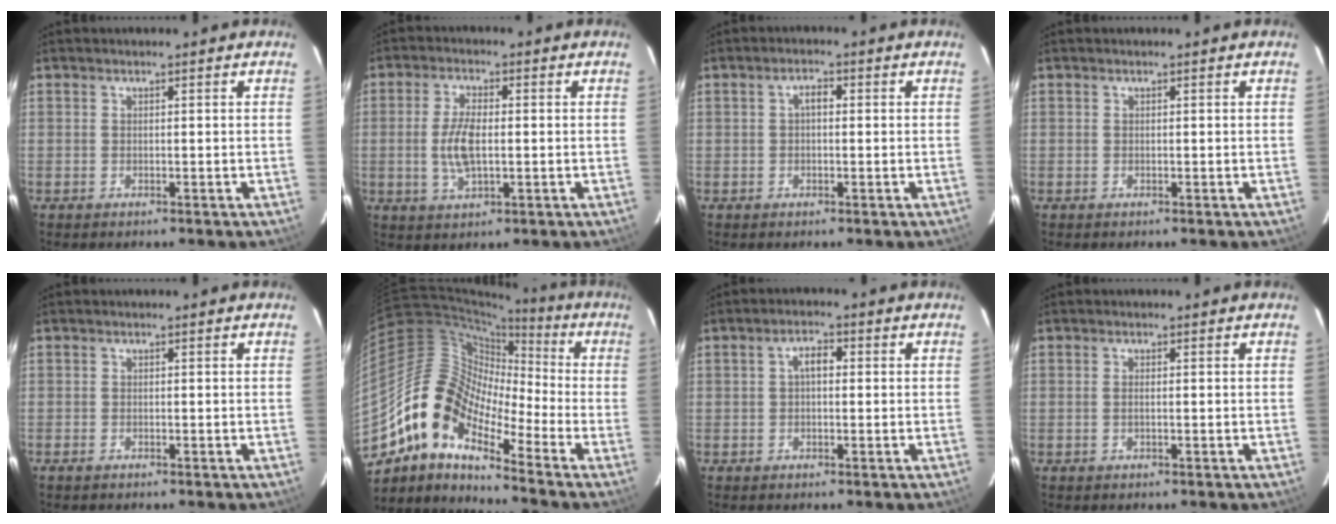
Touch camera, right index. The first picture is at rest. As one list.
[{"total": 6.9, "force": [-0.4, 3.0, 6.2], "torque": [-0.128, 0.000, -0.006]}, {"total": 2.1, "force": [0.2, 1.2, 1.8], "torque": [-0.033, 0.009, 0.002]}, {"total": 0.0}, {"total": 0.7, "force": [-0.6, 0.4, 0.1], "torque": [-0.003, -0.003, -0.012]}, {"total": 14.0, "force": [-9.1, 5.9, 8.9], "torque": [-0.143, 0.007, -0.192]}, {"total": 3.0, "force": [0.3, 1.7, 2.5], "torque": [-0.045, 0.011, 0.005]}, {"total": 0.9, "force": [-0.1, 0.1, 0.9], "torque": [-0.019, 0.002, -0.003]}]